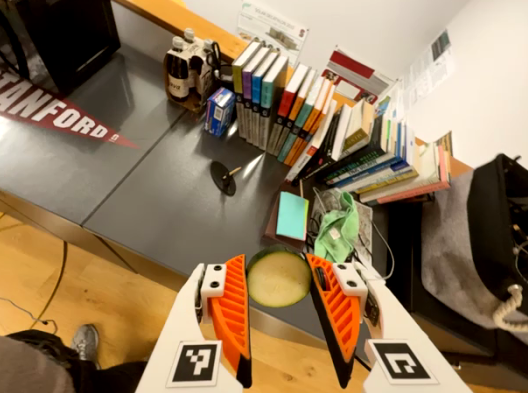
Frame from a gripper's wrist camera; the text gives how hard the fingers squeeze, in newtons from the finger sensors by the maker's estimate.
{"total": 9.0, "left": 9.2, "right": 8.7}